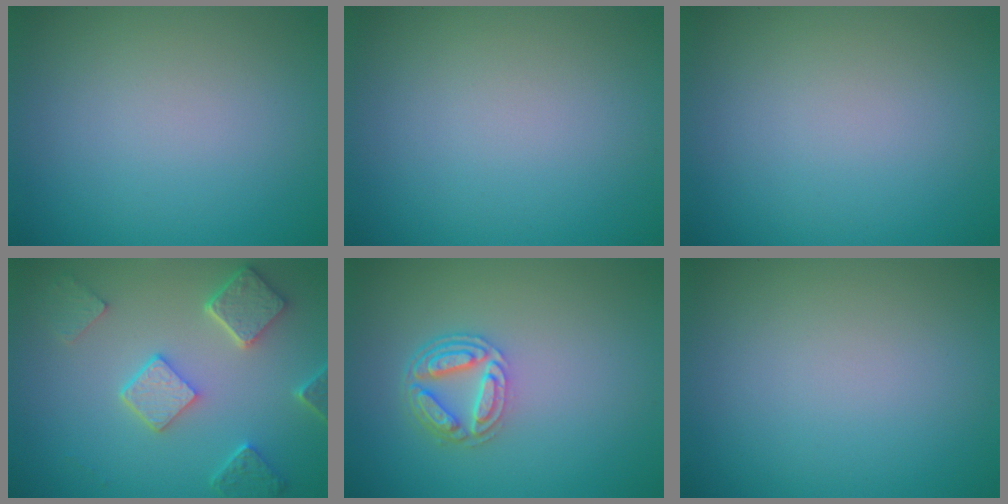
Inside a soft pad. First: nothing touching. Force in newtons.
{"total": 0.0}
{"total": 0.0}
{"total": 4.8, "press": 3.8, "slide": 3.0}
{"total": 4.1, "press": 3.2, "slide": 2.6}
{"total": 0.0}